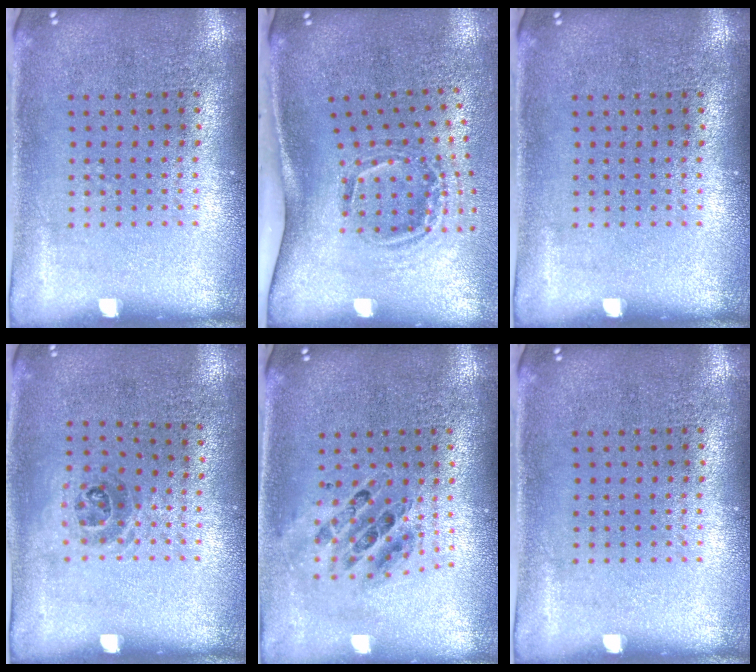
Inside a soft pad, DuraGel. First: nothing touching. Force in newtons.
{"total": 2.1, "press": 1.3, "slide": 1.6}
{"total": 0.0}
{"total": 1.0, "press": 0.6, "slide": 0.7}
{"total": 0.6, "press": 0.6, "slide": 0.1}
{"total": 0.0}